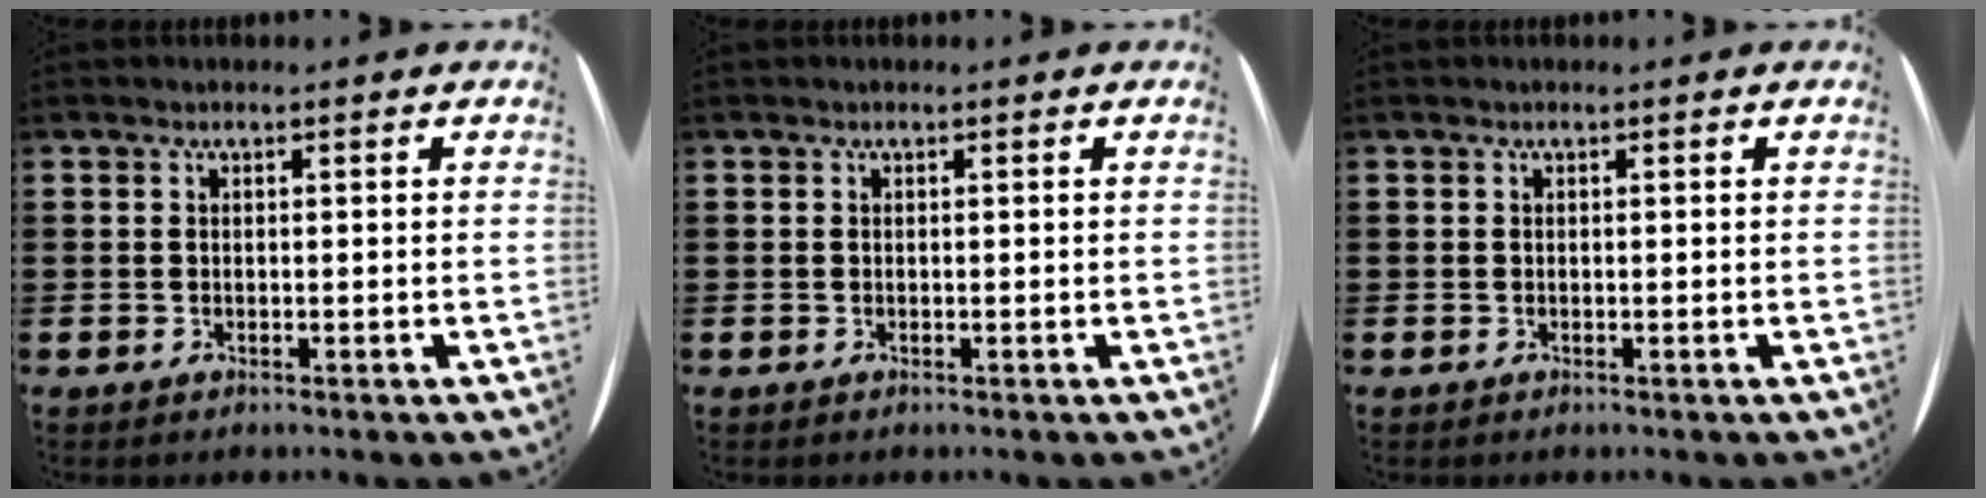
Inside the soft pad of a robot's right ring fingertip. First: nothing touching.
{"total": 0.0}
{"total": 0.0}